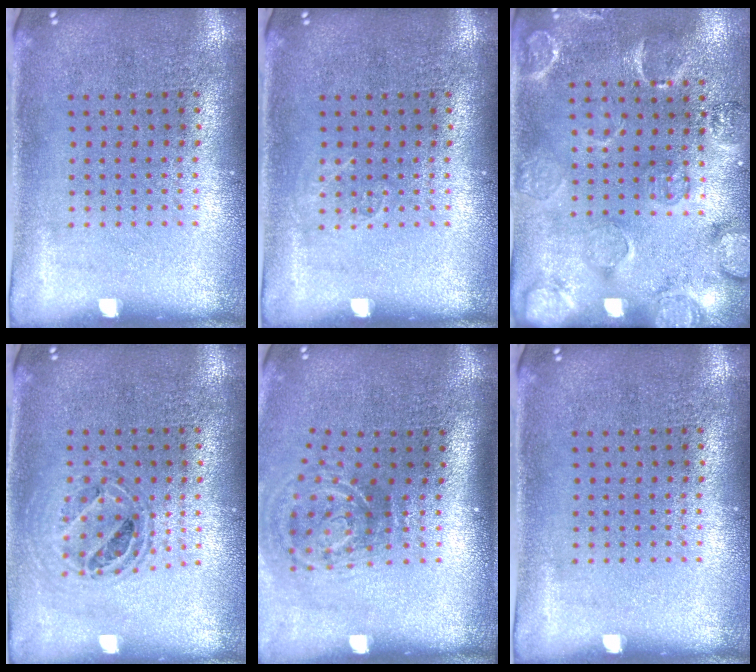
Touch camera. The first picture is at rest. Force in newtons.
{"total": 0.7, "press": 0.7, "slide": 0.1}
{"total": 2.8, "press": 1.9, "slide": 2.1}
{"total": 0.8, "press": 0.8, "slide": 0.1}
{"total": 2.0, "press": 1.3, "slide": 1.6}
{"total": 0.0}